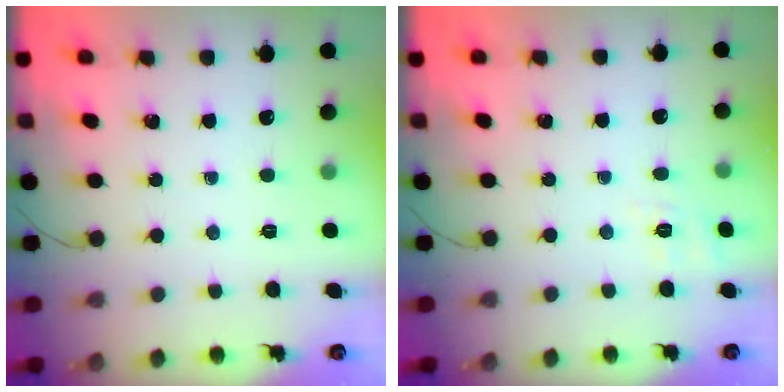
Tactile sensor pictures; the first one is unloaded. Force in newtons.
{"total": 2.6, "press": 1.5, "slide": 2.1}